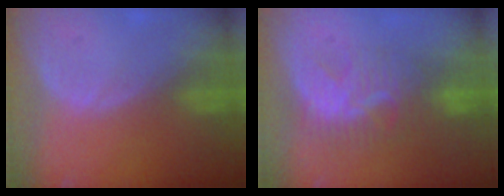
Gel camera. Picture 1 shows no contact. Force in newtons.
{"total": 8.0, "press": 7.8, "slide": 1.9}